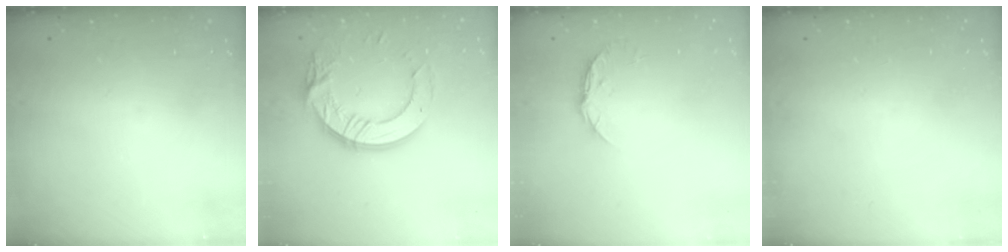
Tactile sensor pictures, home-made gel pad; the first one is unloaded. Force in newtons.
{"total": 15.2, "press": 15.1, "slide": 1.5}
{"total": 6.7, "press": 6.7, "slide": 0.8}
{"total": 0.0}